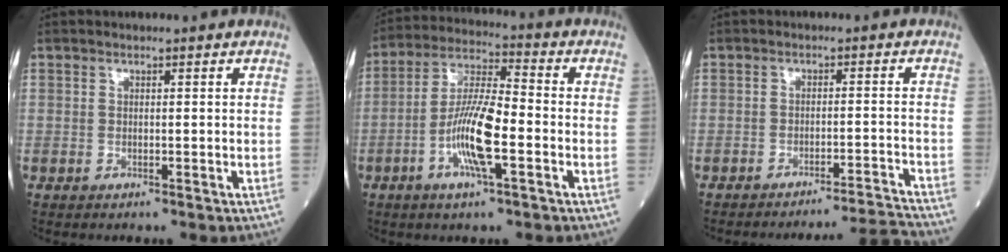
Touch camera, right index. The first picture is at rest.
{"total": 11.1, "force": [-3.4, 1.7, 10.4], "torque": [-0.203, 0.001, -0.069]}
{"total": 8.3, "force": [-7.7, -3.1, 0.0], "torque": [0.010, -0.001, -0.111]}